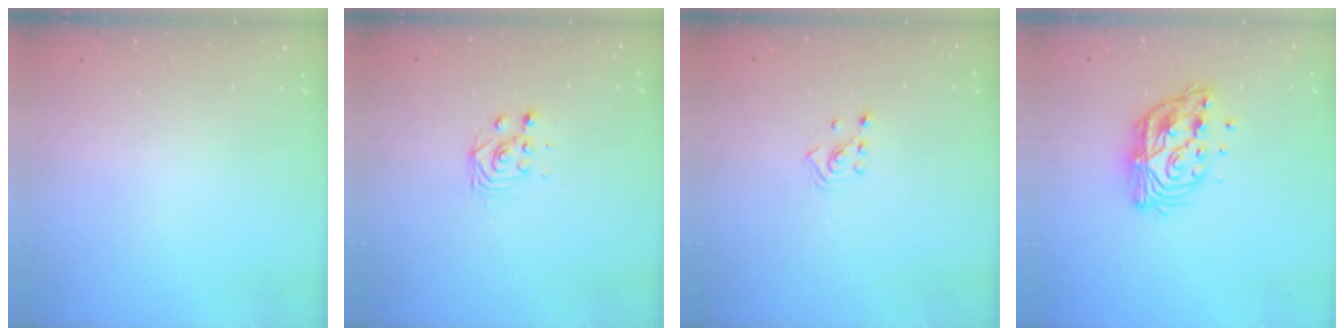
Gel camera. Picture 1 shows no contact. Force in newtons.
{"total": 2.8, "press": 2.5, "slide": 1.3}
{"total": 2.1, "press": 1.9, "slide": 0.8}
{"total": 12.7, "press": 12.6, "slide": 1.0}